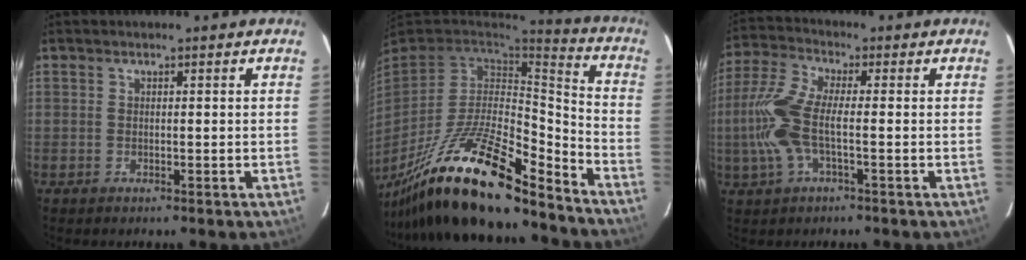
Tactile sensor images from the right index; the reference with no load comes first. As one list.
[{"total": 25.4, "force": [-17.4, 6.6, 17.2], "torque": [-0.326, -0.034, -0.302]}, {"total": 10.4, "force": [-1.7, 3.5, 9.6], "torque": [-0.225, 0.006, -0.036]}]